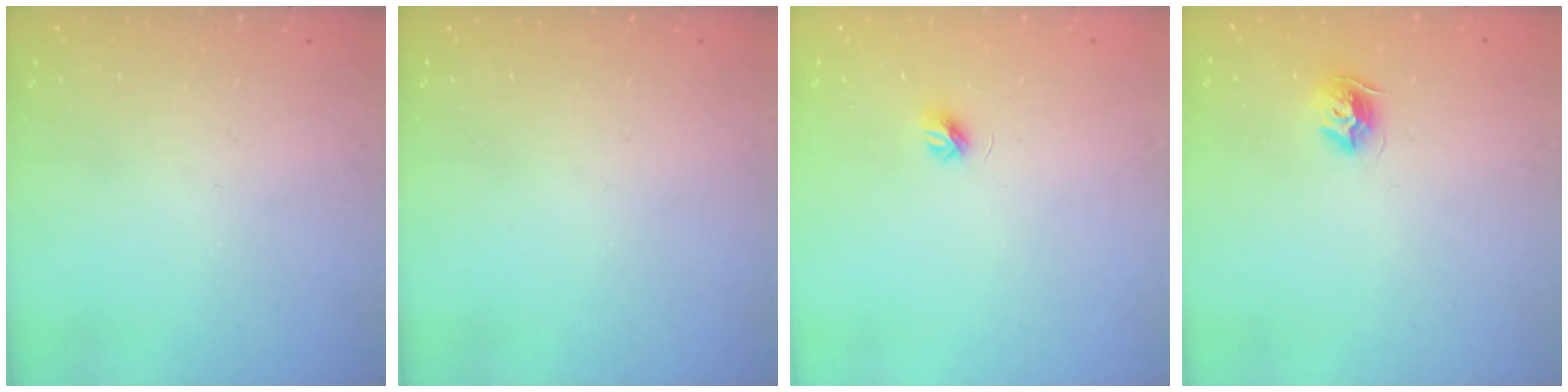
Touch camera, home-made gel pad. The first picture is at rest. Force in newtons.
{"total": 0.0}
{"total": 4.1, "press": 4.0, "slide": 0.4}
{"total": 8.1, "press": 8.1, "slide": 0.2}